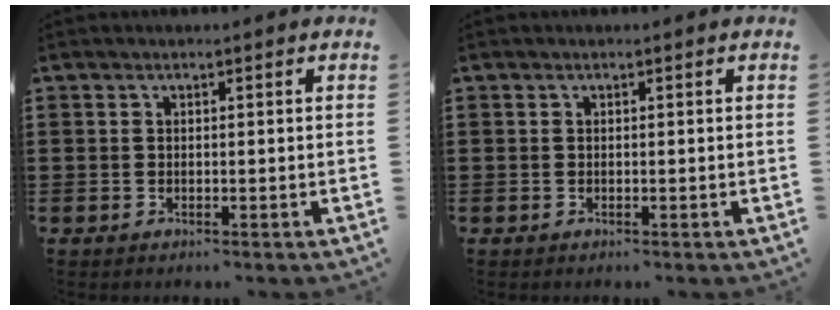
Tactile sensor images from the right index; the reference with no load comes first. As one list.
[{"total": 0.0}]